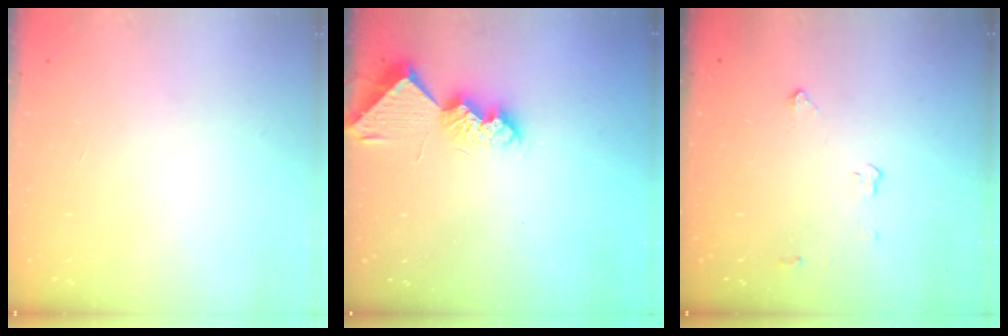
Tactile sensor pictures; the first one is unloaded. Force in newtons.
{"total": 8.6, "press": 8.6, "slide": 0.3}
{"total": 2.8, "press": 2.8, "slide": 0.5}